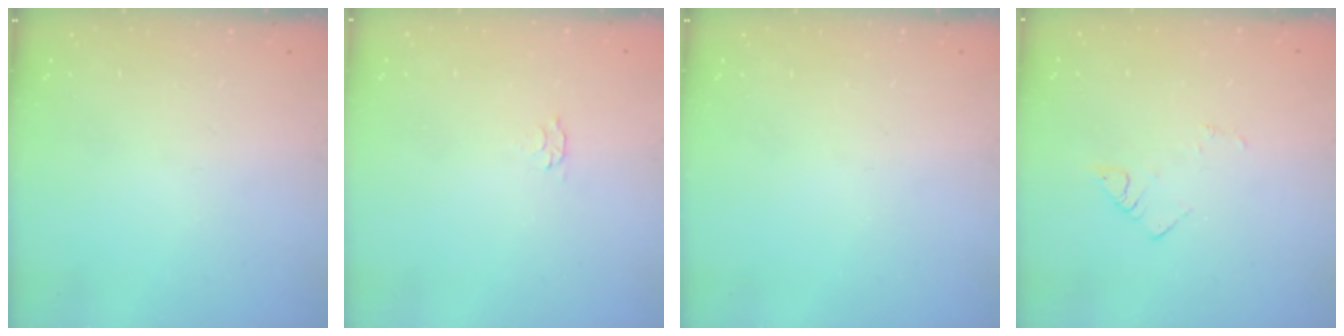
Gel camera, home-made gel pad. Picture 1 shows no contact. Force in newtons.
{"total": 2.9, "press": 2.9, "slide": 0.4}
{"total": 0.0}
{"total": 3.5, "press": 3.5, "slide": 0.4}